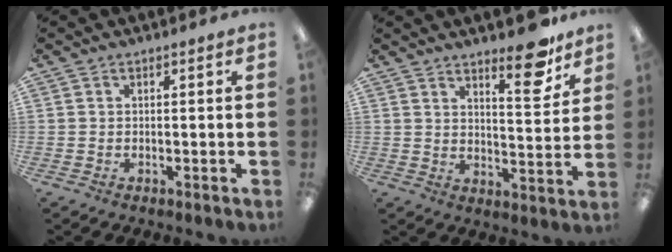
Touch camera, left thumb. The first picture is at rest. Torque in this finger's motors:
{"motor_torque": [-0.25, 0.28, -0.02, -0.24, -0.01]}